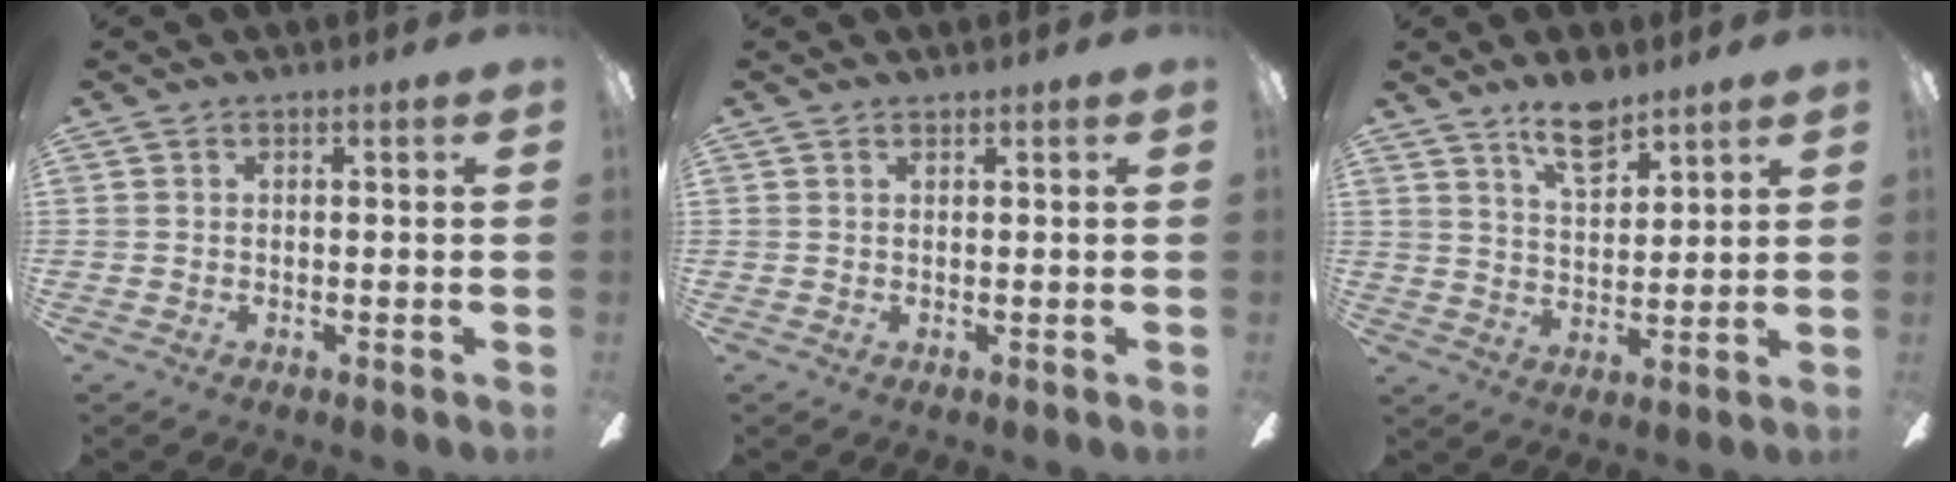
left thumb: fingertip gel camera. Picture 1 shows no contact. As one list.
[{"total": 0.6, "force": [0.5, 0.0, 0.0], "torque": [0.000, -0.001, 0.011]}, {"total": 9.6, "force": [7.2, 3.8, 5.0], "torque": [-0.084, -0.035, 0.128]}]